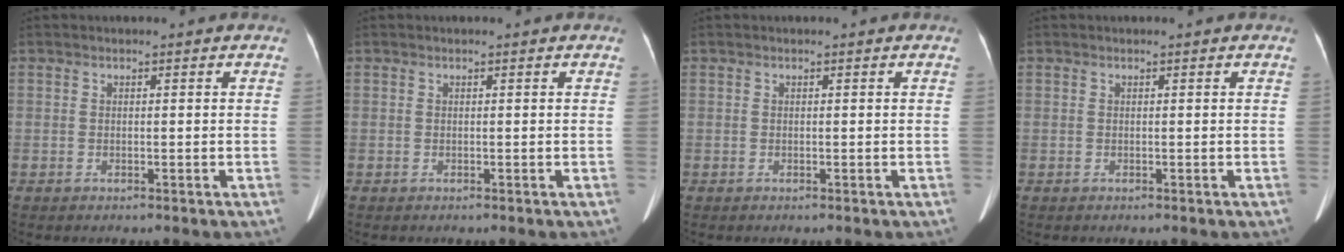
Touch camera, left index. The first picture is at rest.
{"total": 0.0}
{"total": 0.0}
{"total": 0.0}